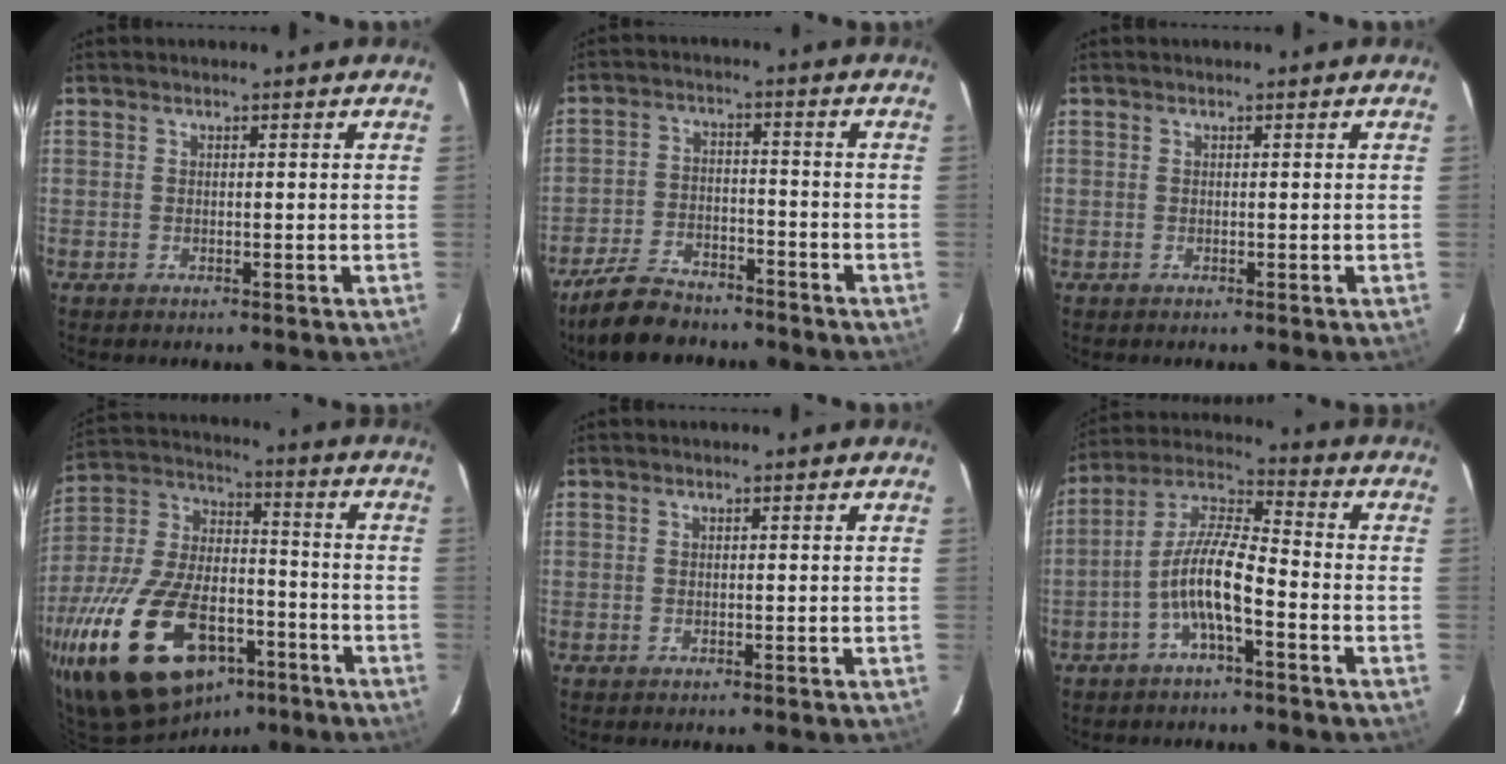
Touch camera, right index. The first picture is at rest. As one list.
[{"total": 15.6, "force": [-12.7, 6.1, 6.7], "torque": [-0.153, -0.001, -0.209]}, {"total": 0.0}, {"total": 28.4, "force": [-15.6, 14.4, 18.8], "torque": [-0.379, -0.015, -0.247]}, {"total": 0.0}, {"total": 9.3, "force": [-4.0, 2.1, 8.1], "torque": [-0.175, 0.011, -0.078]}]